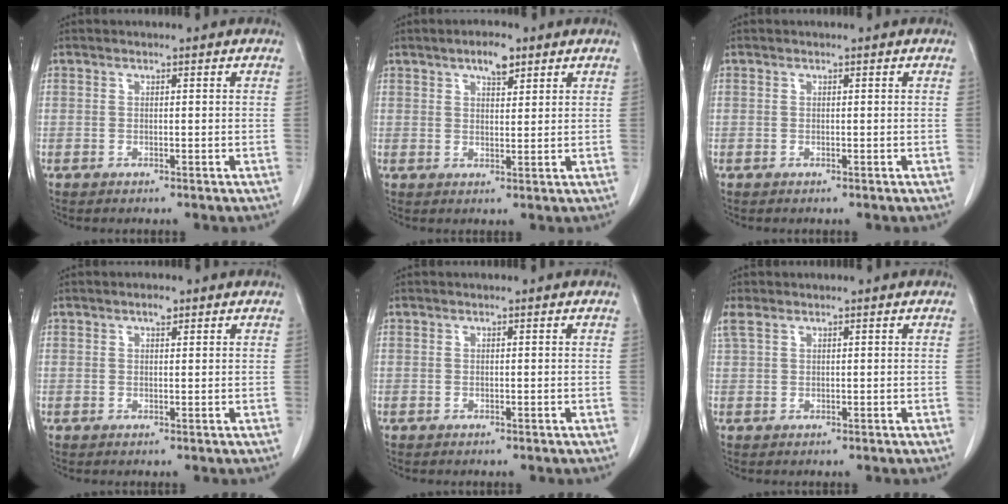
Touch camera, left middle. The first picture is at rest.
{"total": 3.8, "force": [2.5, 1.3, 2.6], "torque": [-0.044, 0.003, 0.040]}
{"total": 0.0}
{"total": 1.3, "force": [0.8, 0.5, 0.9], "torque": [-0.015, 0.001, 0.013]}
{"total": 0.0}
{"total": 2.1, "force": [1.5, 0.9, 1.2], "torque": [-0.041, 0.022, 0.038]}